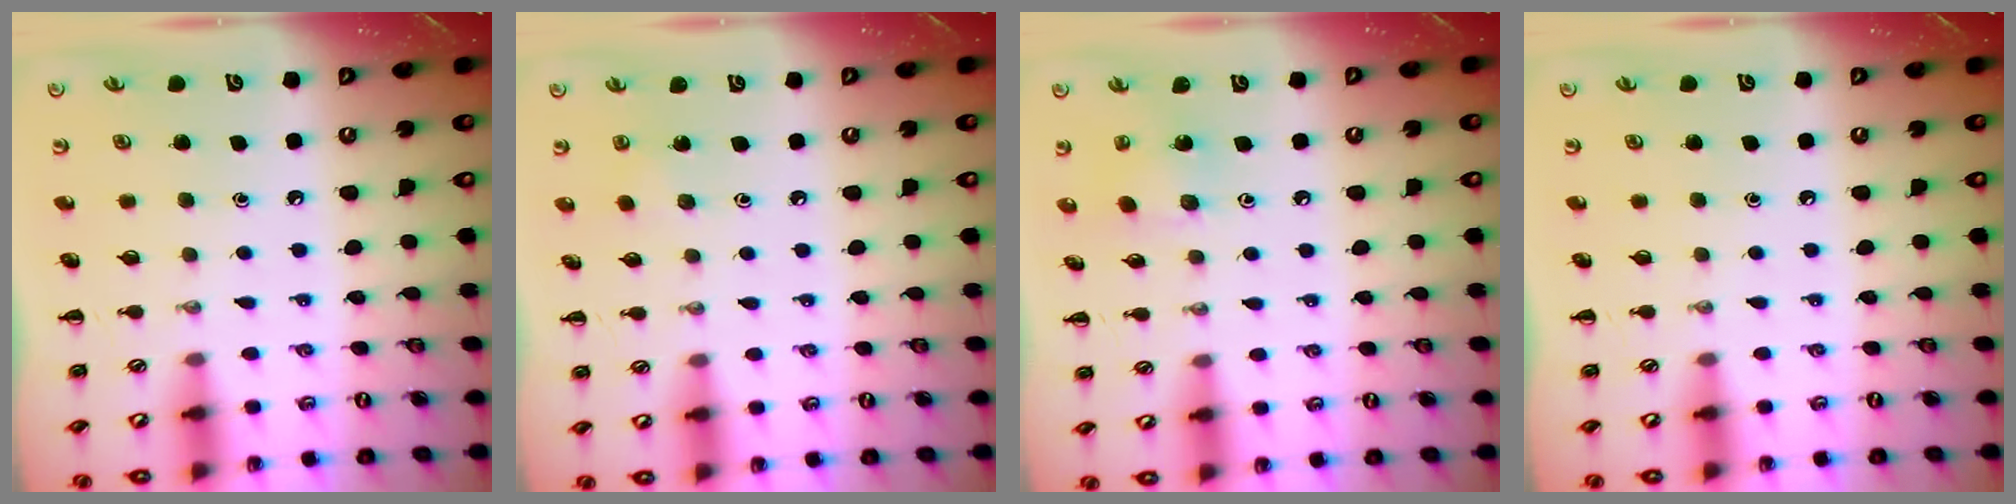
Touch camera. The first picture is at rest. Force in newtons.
{"total": 1.4, "press": 1.3, "slide": 0.5}
{"total": 4.0, "press": 3.8, "slide": 1.1}
{"total": 0.0}